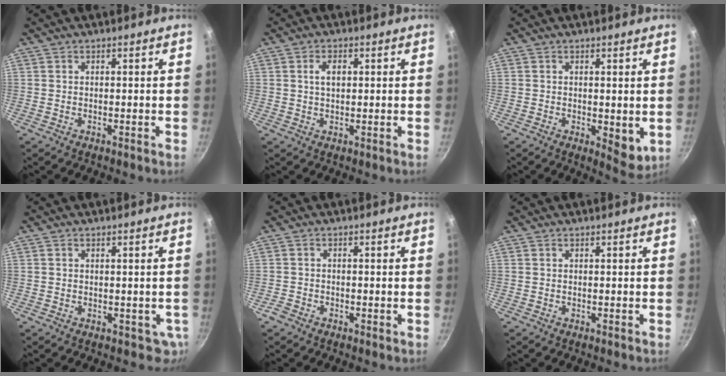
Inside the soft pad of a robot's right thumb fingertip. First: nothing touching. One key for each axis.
{"total": 3.1, "fx": 0.7, "fy": 1.9, "fz": 2.4, "tx": -0.031, "ty": 0.003, "tz": 0.013}
{"total": 5.1, "fx": -0.1, "fy": 2.5, "fz": 4.4, "tx": -0.050, "ty": -0.015, "tz": 0.005}
{"total": 2.5, "fx": 0.0, "fy": 2.2, "fz": 1.3, "tx": -0.011, "ty": 0.000, "tz": 0.004}
{"total": 1.6, "fx": -1.2, "fy": 0.9, "fz": 0.6, "tx": -0.018, "ty": 0.007, "tz": -0.025}
{"total": 0.0}